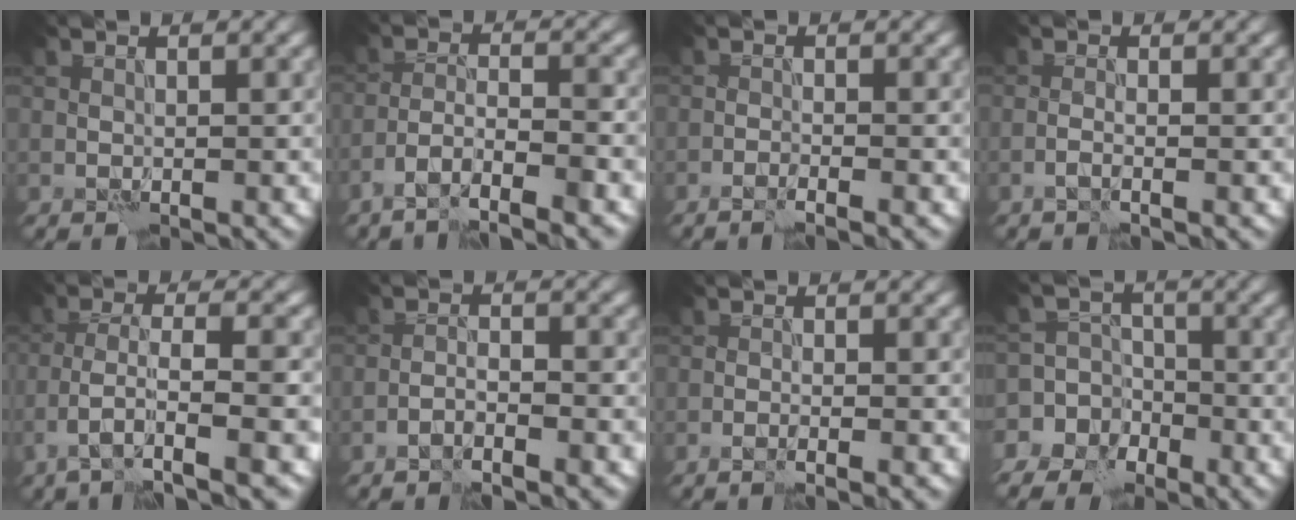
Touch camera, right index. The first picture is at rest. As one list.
[{"total": 5.3, "force": [-3.9, 0.9, 3.4], "torque": [-0.055, 0.002, -0.071]}, {"total": 1.6, "force": [-1.3, -0.2, 1.0], "torque": [-0.023, 0.001, -0.027]}, {"total": 0.9, "force": [-0.5, -0.1, 0.7], "torque": [-0.012, 0.000, -0.016]}, {"total": 5.6, "force": [-2.8, 1.3, 4.7], "torque": [-0.083, 0.001, -0.050]}, {"total": 2.2, "force": [-1.6, 0.3, 1.5], "torque": [-0.024, 0.006, -0.033]}, {"total": 1.3, "force": [-0.8, -0.1, 1.0], "torque": [-0.016, 0.001, -0.017]}, {"total": 8.2, "force": [-4.4, 6.9, 0.6], "torque": [-0.004, 0.004, -0.089]}]